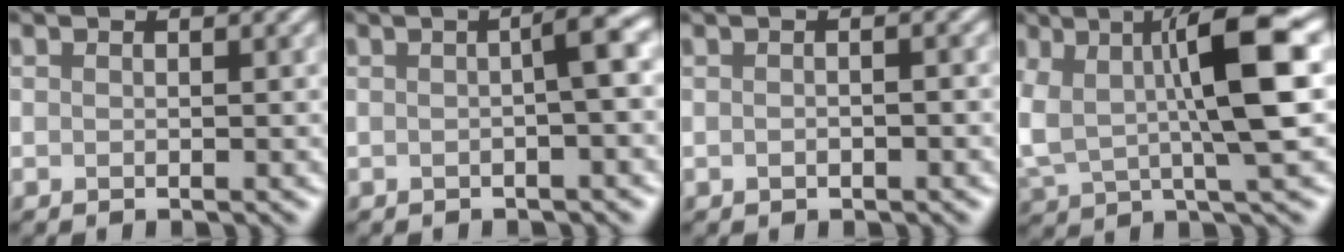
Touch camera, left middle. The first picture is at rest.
{"total": 2.8, "force": [0.0, 0.6, 2.8], "torque": [-0.034, 0.011, -0.005]}
{"total": 2.2, "force": [0.3, 1.1, 1.8], "torque": [-0.018, 0.009, -0.013]}
{"total": 9.6, "force": [1.7, 2.4, 9.1], "torque": [-0.167, 0.008, 0.028]}